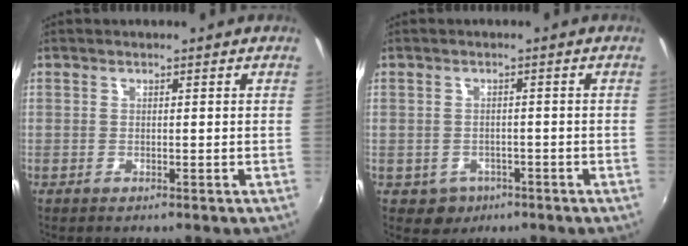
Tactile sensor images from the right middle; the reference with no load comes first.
{"total": 3.5, "force": [-1.6, 3.0, 0.8], "torque": [-0.027, -0.001, -0.017]}